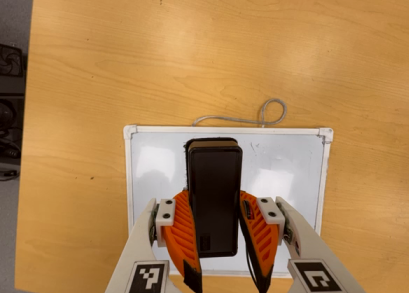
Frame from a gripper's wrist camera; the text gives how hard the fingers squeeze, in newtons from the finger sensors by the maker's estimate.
{"total": 10.2, "left": 8.9, "right": 11.6}